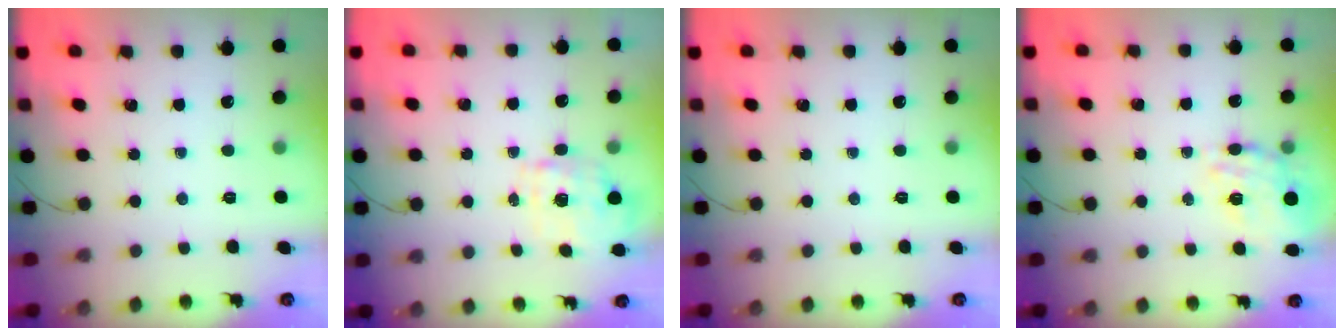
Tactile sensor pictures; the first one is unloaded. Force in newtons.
{"total": 1.8, "press": 1.7, "slide": 0.5}
{"total": 0.0}
{"total": 17.4, "press": 17.0, "slide": 3.4}